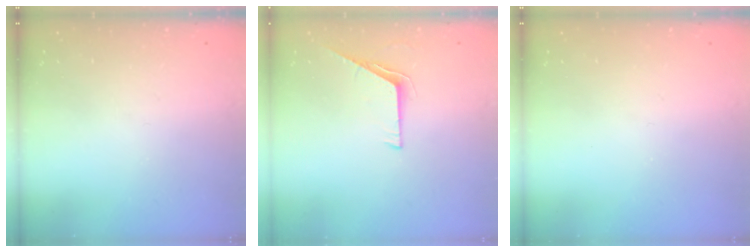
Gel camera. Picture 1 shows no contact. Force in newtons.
{"total": 5.4, "press": 5.3, "slide": 0.6}
{"total": 0.0}